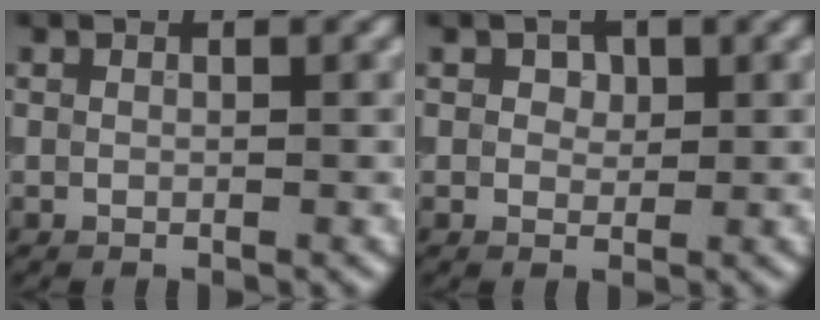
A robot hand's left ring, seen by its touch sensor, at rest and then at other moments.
{"total": 1.3, "force": [0.6, 1.0, 0.6], "torque": [-0.007, -0.001, 0.006]}